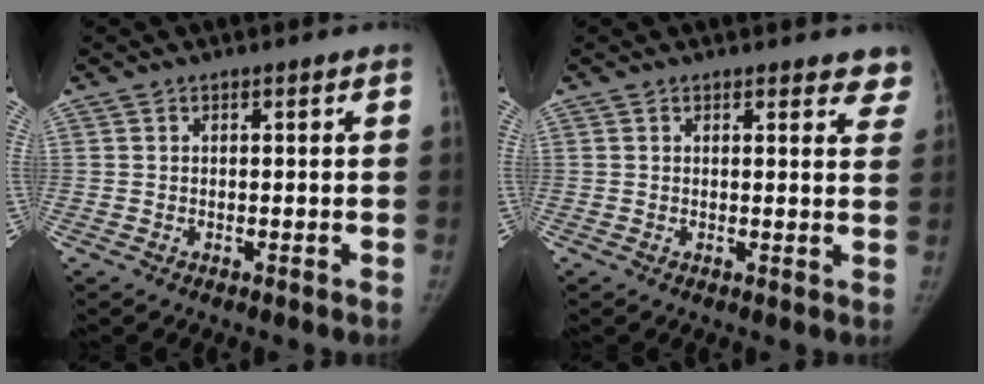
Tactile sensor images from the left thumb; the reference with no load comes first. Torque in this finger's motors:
{"motor_torque": [-0.20, 0.09, 0.24, 0.03, -0.03]}